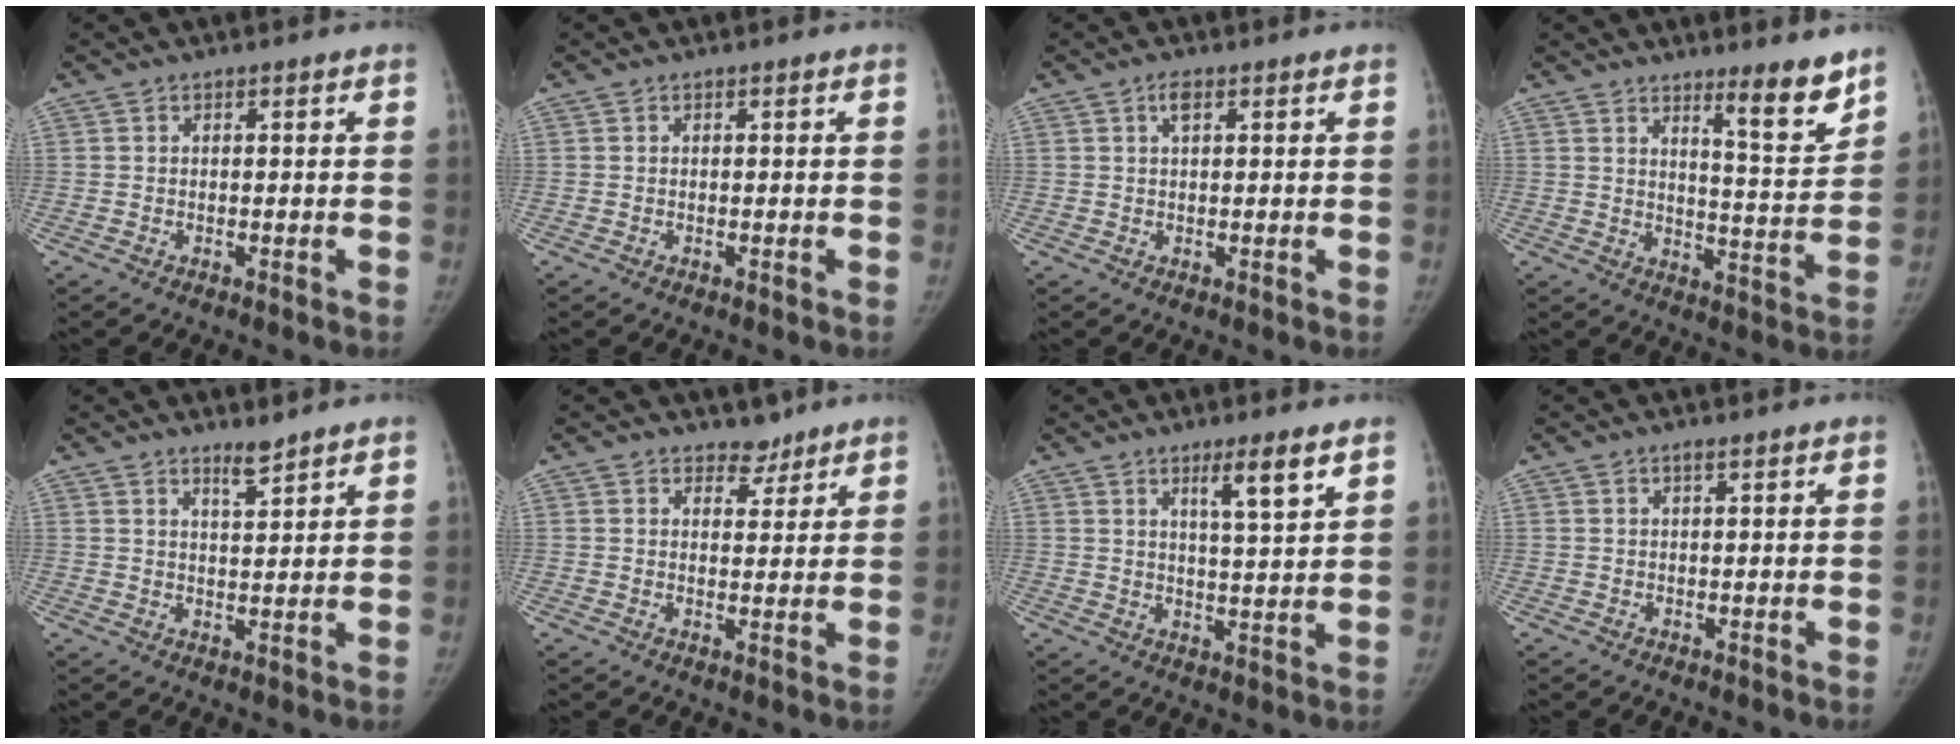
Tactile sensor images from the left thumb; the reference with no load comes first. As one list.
[{"total": 0.0}, {"total": 2.0, "force": [0.9, 0.8, 1.5], "torque": [-0.028, 0.004, 0.015]}, {"total": 9.2, "force": [6.8, 1.1, 6.1], "torque": [-0.075, -0.063, 0.104]}, {"total": 3.0, "force": [2.6, 0.4, 1.5], "torque": [-0.019, -0.027, 0.046]}, {"total": 3.1, "force": [2.6, 1.8, 0.3], "torque": [0.018, -0.018, 0.036]}, {"total": 6.4, "force": [3.9, 0.5, 5.0], "torque": [-0.080, -0.030, 0.066]}, {"total": 0.7, "force": [0.4, 0.0, 0.5], "torque": [-0.007, 0.001, 0.007]}]